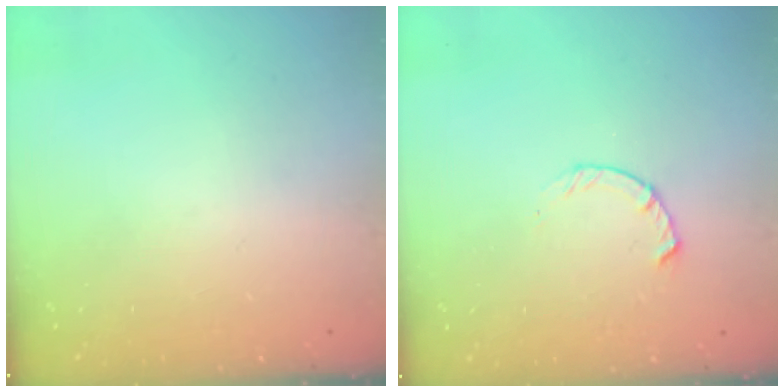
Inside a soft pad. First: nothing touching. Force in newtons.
{"total": 1.8, "press": 1.8, "slide": 0.3}